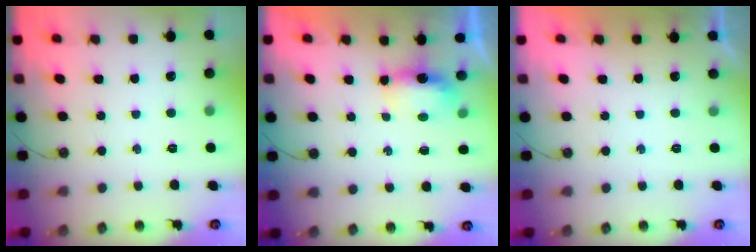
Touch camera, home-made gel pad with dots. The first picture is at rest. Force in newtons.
{"total": 5.4, "press": 5.3, "slide": 0.8}
{"total": 0.0}